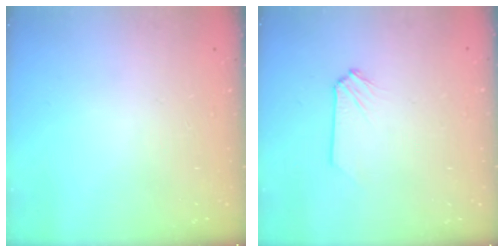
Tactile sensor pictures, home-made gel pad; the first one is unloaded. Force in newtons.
{"total": 0.0}